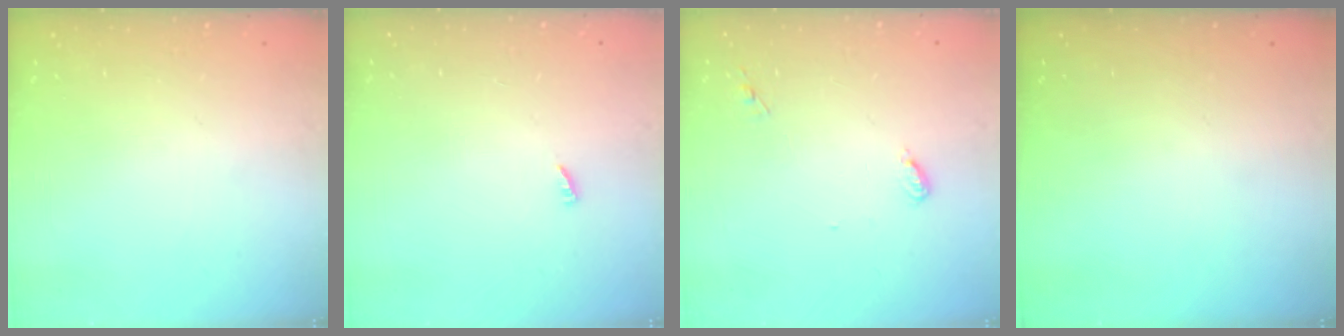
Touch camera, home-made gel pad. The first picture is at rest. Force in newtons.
{"total": 1.9, "press": 1.9, "slide": 0.3}
{"total": 4.6, "press": 4.6, "slide": 0.4}
{"total": 0.0}